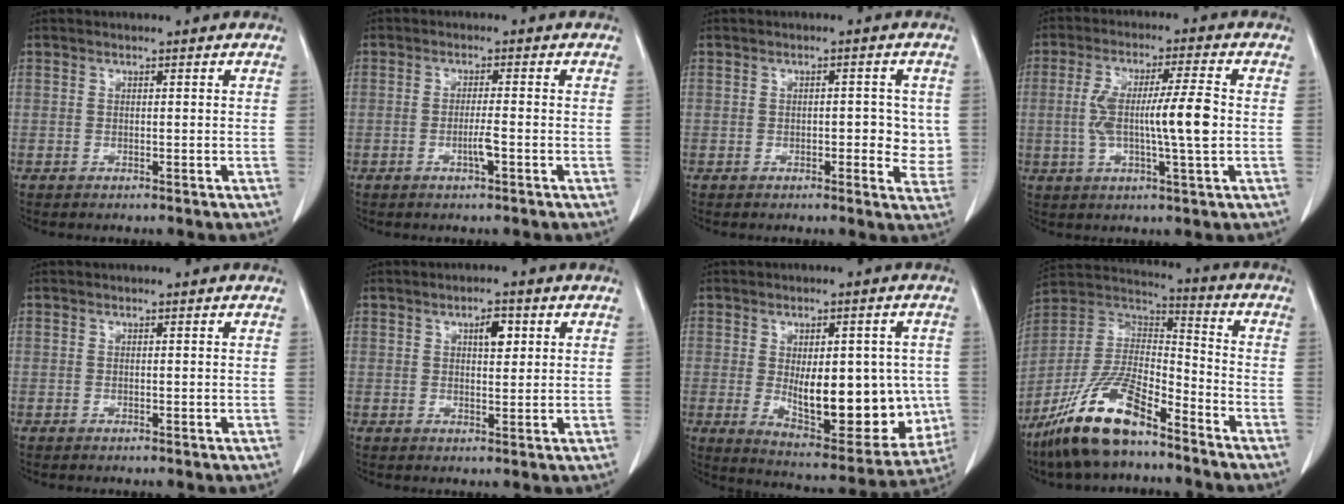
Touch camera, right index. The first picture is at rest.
{"total": 1.5, "force": [-0.5, -0.1, 1.4], "torque": [-0.029, -0.002, -0.009]}
{"total": 5.0, "force": [0.0, 2.3, 4.5], "torque": [-0.041, -0.002, -0.004]}
{"total": 10.5, "force": [-0.4, 0.6, 10.5], "torque": [-0.194, 0.010, -0.009]}
{"total": 0.0}
{"total": 3.3, "force": [1.3, 1.3, 2.8], "torque": [-0.044, 0.001, 0.021]}
{"total": 17.8, "force": [-1.6, 7.6, 16.1], "torque": [-0.223, -0.008, 0.005]}
{"total": 16.1, "force": [-11.4, 4.3, 10.6], "torque": [-0.214, 0.006, -0.212]}